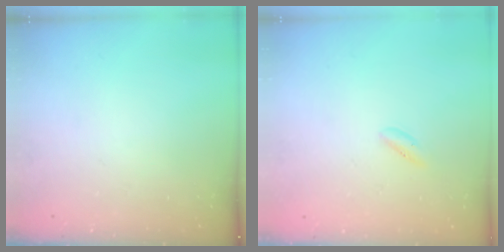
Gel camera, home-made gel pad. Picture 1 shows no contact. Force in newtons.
{"total": 1.1, "press": 0.9, "slide": 0.5}